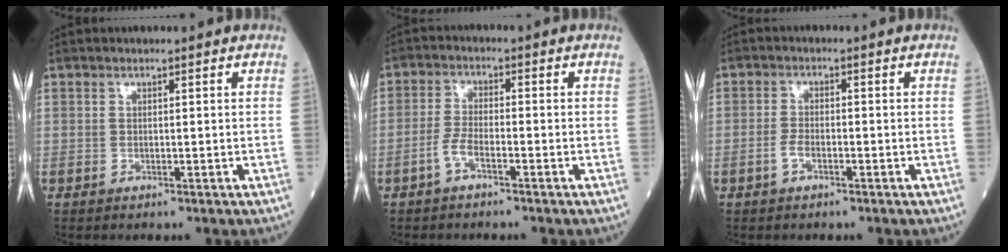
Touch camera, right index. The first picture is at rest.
{"total": 3.3, "force": [-2.0, 0.9, 2.5], "torque": [-0.054, 0.005, -0.041]}
{"total": 2.3, "force": [-1.1, 1.0, 1.7], "torque": [-0.034, 0.004, -0.022]}